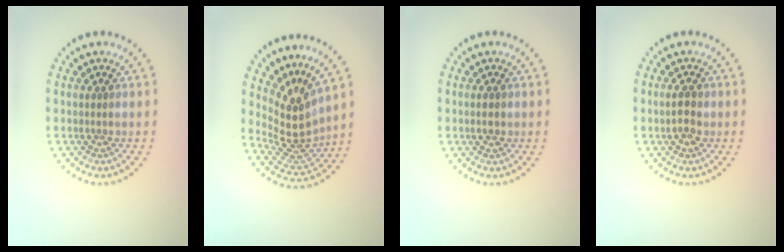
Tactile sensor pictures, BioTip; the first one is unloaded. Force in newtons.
{"total": 4.1, "press": 2.8, "slide": 3.1}
{"total": 1.6, "press": 1.6, "slide": 0.2}
{"total": 1.9, "press": 1.9, "slide": 0.1}